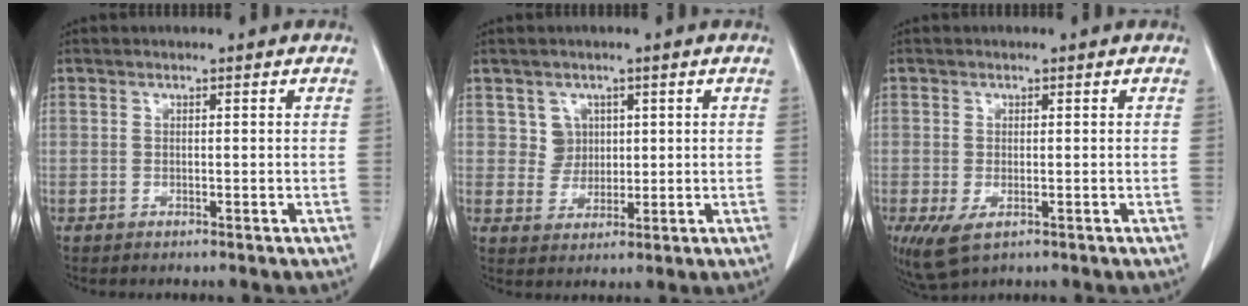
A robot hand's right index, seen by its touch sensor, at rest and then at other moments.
{"total": 3.9, "force": [1.5, 3.6, 0.5], "torque": [-0.006, 0.004, 0.030]}
{"total": 5.5, "force": [-2.0, 2.9, 4.3], "torque": [-0.082, -0.017, -0.024]}